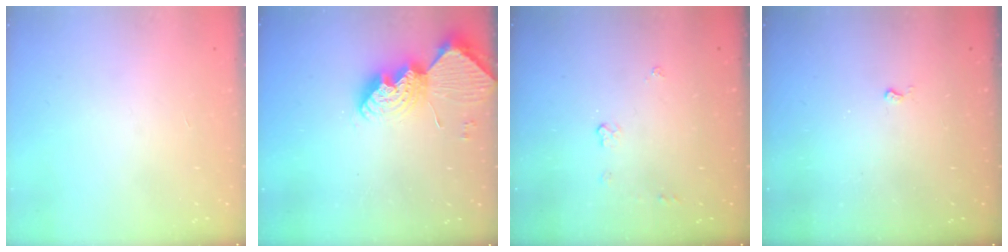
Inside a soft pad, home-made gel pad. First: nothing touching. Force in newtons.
{"total": 13.0, "press": 12.9, "slide": 1.2}
{"total": 3.7, "press": 3.7, "slide": 0.4}
{"total": 2.6, "press": 2.6, "slide": 0.4}